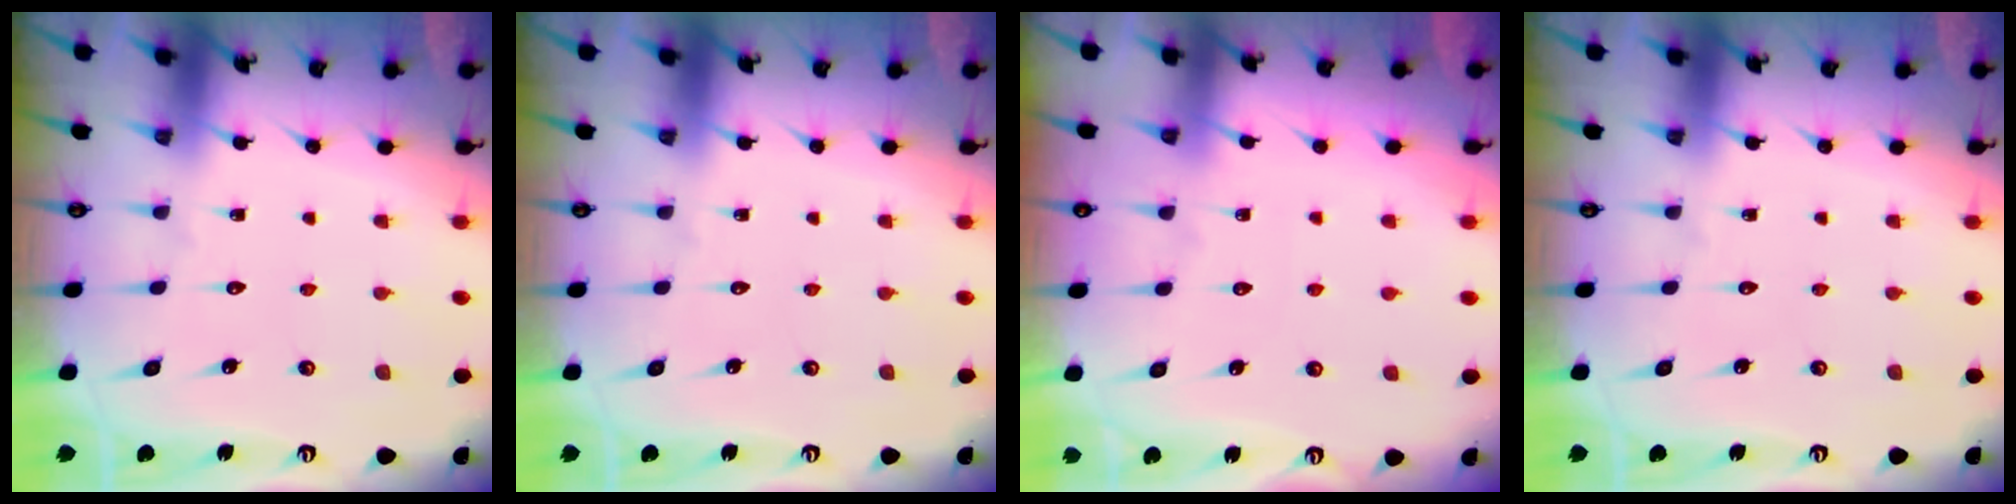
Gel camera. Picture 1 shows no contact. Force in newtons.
{"total": 0.0}
{"total": 2.7, "press": 2.6, "slide": 0.4}
{"total": 0.0}